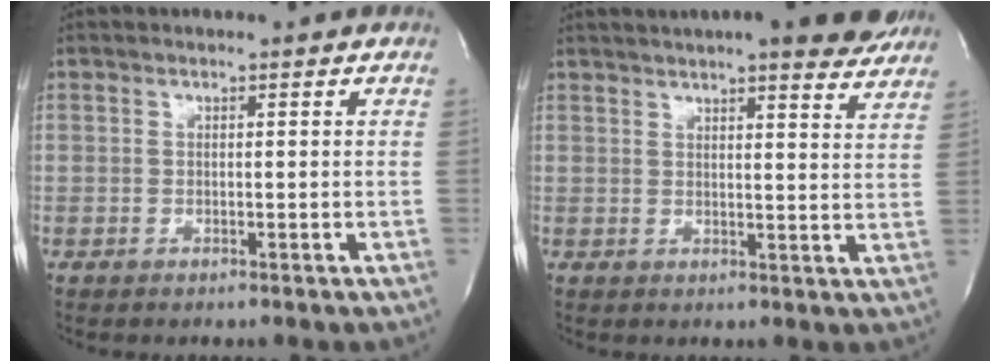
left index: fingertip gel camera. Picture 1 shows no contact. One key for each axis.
{"total": 16.6, "fx": 14.4, "fy": 2.4, "fz": 8.0, "tx": -0.118, "ty": 0.018, "tz": 0.178}